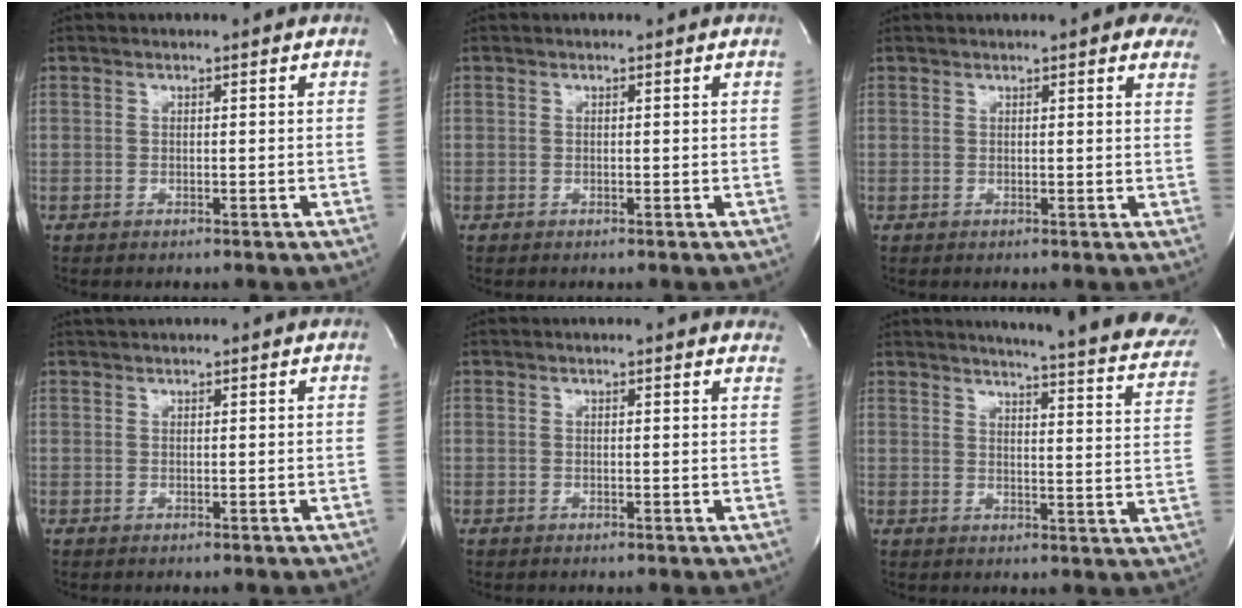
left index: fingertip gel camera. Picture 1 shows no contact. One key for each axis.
{"total": 0.0}
{"total": 9.3, "fx": 7.5, "fy": 2.1, "fz": 5.0, "tx": -0.057, "ty": 0.010, "tz": 0.071}
{"total": 2.0, "fx": 1.9, "fy": 0.3, "fz": 0.5, "tx": -0.010, "ty": 0.025, "tz": 0.035}
{"total": 9.0, "fx": 8.5, "fy": 1.9, "fz": 2.2, "tx": -0.010, "ty": 0.004, "tz": 0.073}
{"total": 22.6, "fx": 20.0, "fy": 2.4, "fz": 10.4, "tx": -0.134, "ty": -0.075, "tz": 0.213}